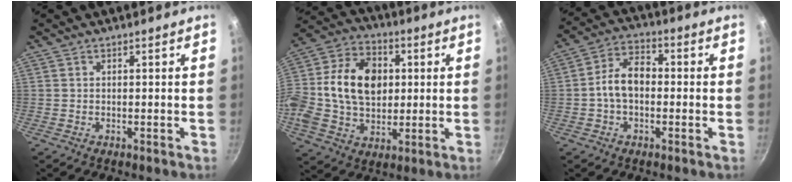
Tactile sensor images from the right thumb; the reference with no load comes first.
{"total": 20.9, "force": [2.0, 15.1, 14.3], "torque": [-0.250, 0.030, 0.024]}
{"total": 8.2, "force": [-0.7, 5.4, 6.1], "torque": [-0.087, 0.031, -0.026]}